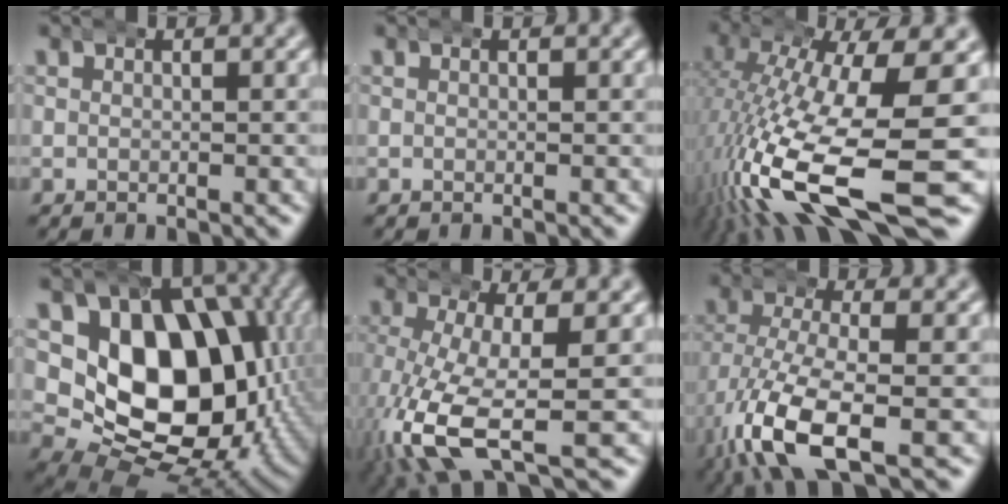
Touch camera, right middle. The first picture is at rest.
{"total": 0.0}
{"total": 12.9, "force": [-5.0, 4.4, 11.1], "torque": [-0.204, -0.039, -0.060]}
{"total": 24.4, "force": [0.1, 18.2, 16.2], "torque": [-0.292, -0.058, 0.013]}
{"total": 7.6, "force": [-2.3, 2.8, 6.6], "torque": [-0.149, -0.041, -0.019]}
{"total": 7.6, "force": [-2.8, 3.0, 6.4], "torque": [-0.146, -0.032, -0.031]}